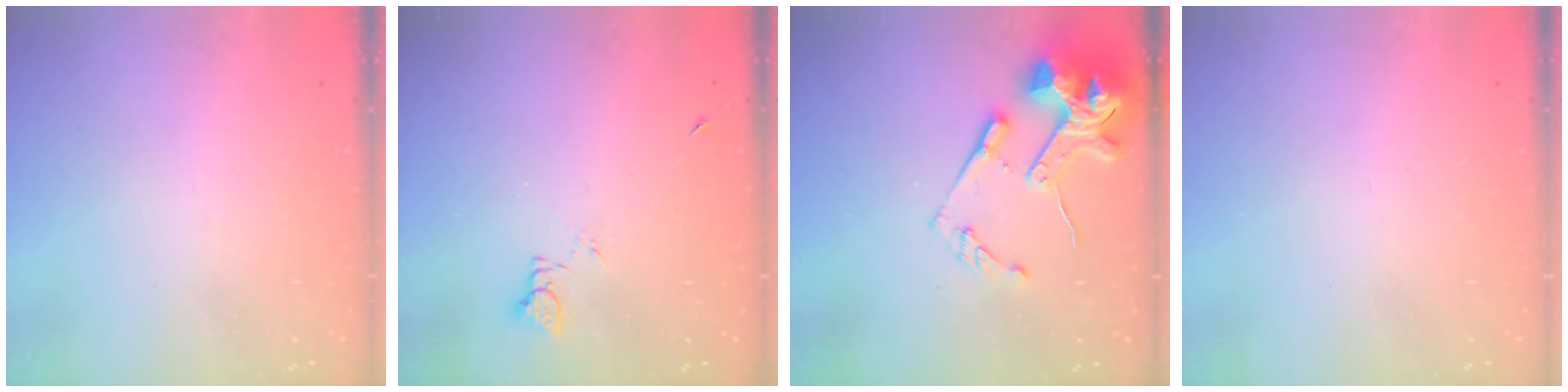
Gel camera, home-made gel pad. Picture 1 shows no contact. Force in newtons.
{"total": 2.4, "press": 2.4, "slide": 0.3}
{"total": 15.3, "press": 15.2, "slide": 2.0}
{"total": 0.0}